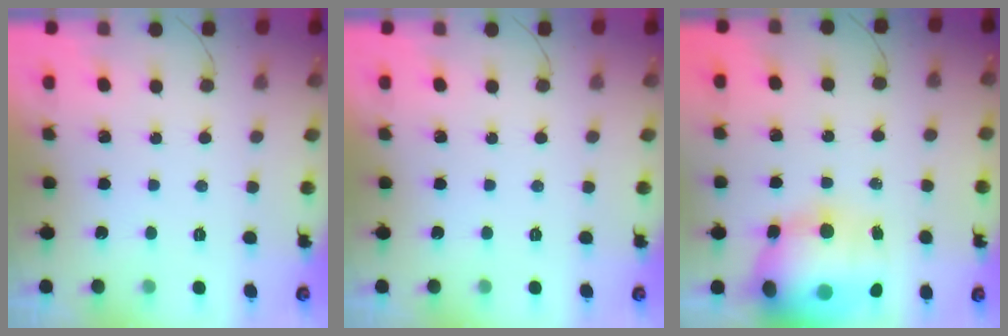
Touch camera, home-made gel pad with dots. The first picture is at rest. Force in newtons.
{"total": 0.0}
{"total": 21.5, "press": 20.9, "slide": 4.9}